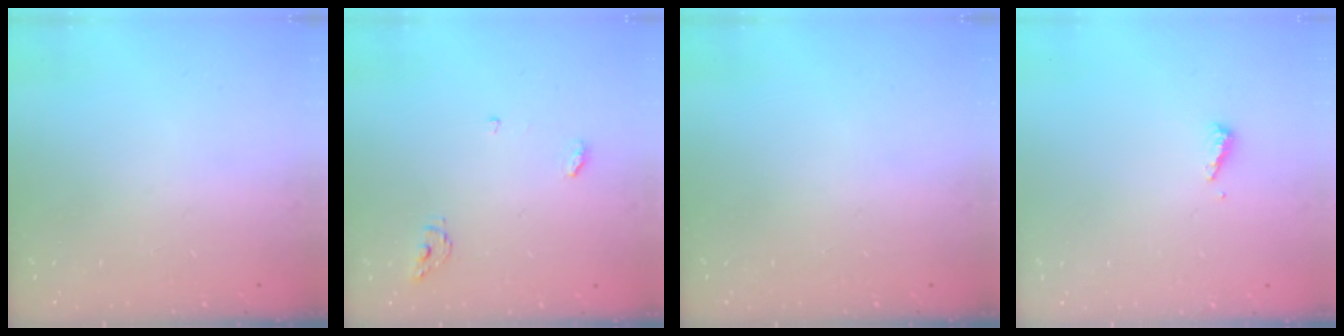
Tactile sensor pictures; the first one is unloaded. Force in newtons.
{"total": 4.4, "press": 4.4, "slide": 0.3}
{"total": 0.0}
{"total": 3.6, "press": 3.6, "slide": 0.4}